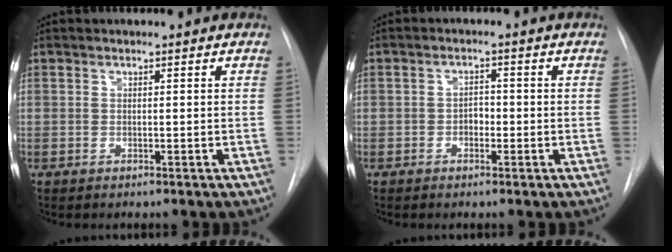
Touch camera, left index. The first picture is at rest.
{"total": 2.3, "force": [-1.5, 1.3, 1.2], "torque": [-0.013, 0.002, -0.024]}